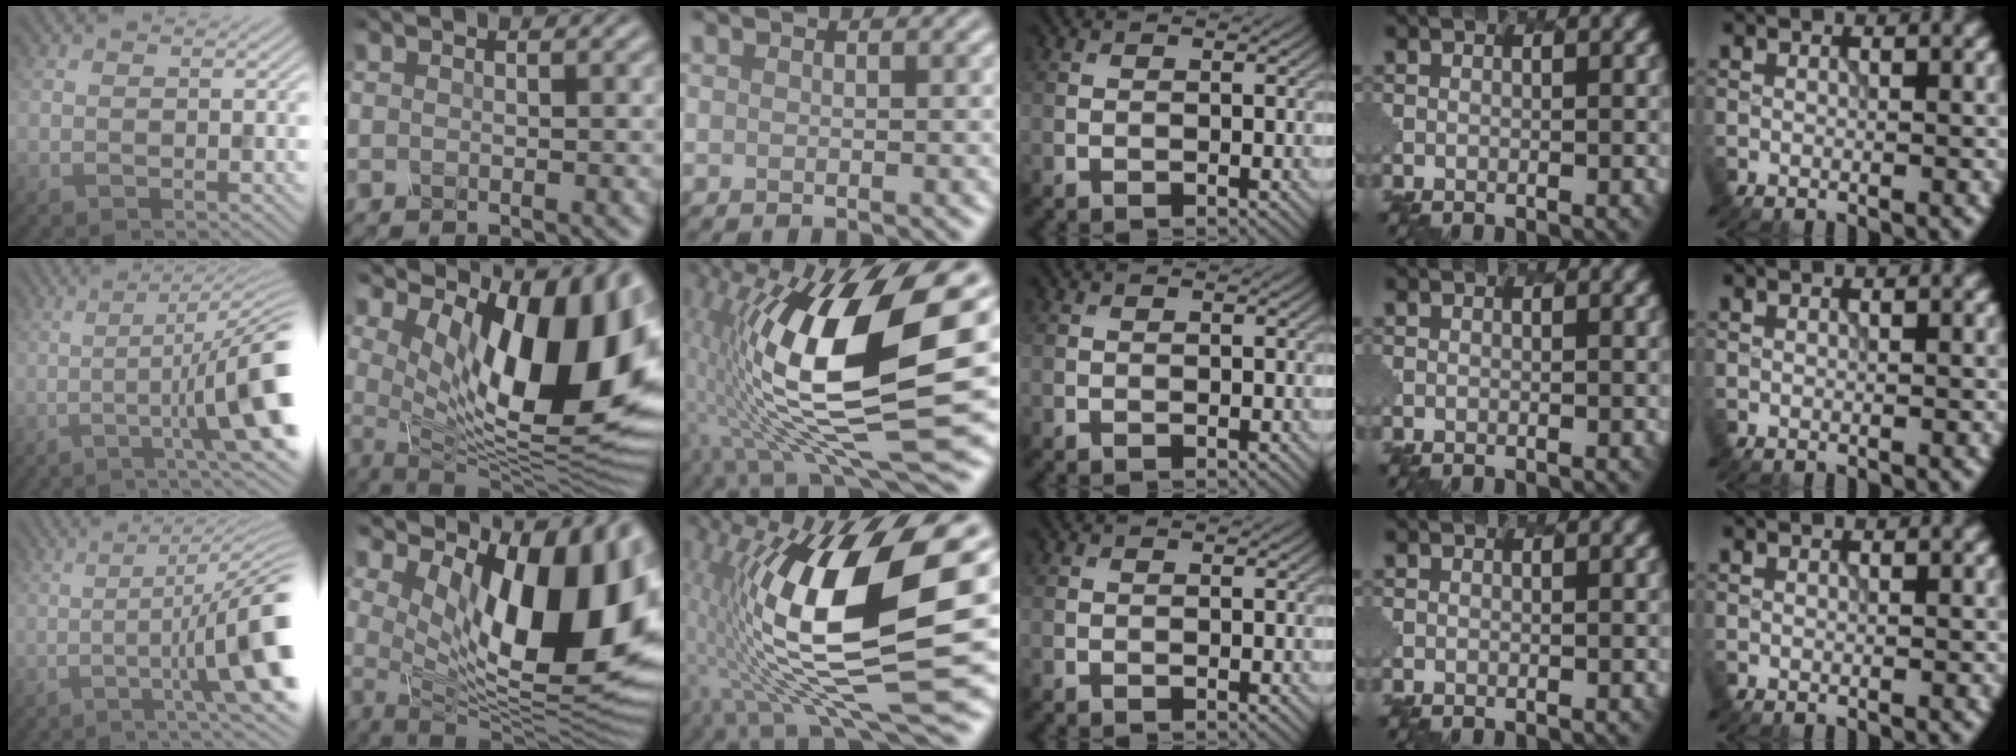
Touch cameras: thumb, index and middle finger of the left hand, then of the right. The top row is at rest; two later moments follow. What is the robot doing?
{"motion": "dispense", "object": "dispenser bottle"}